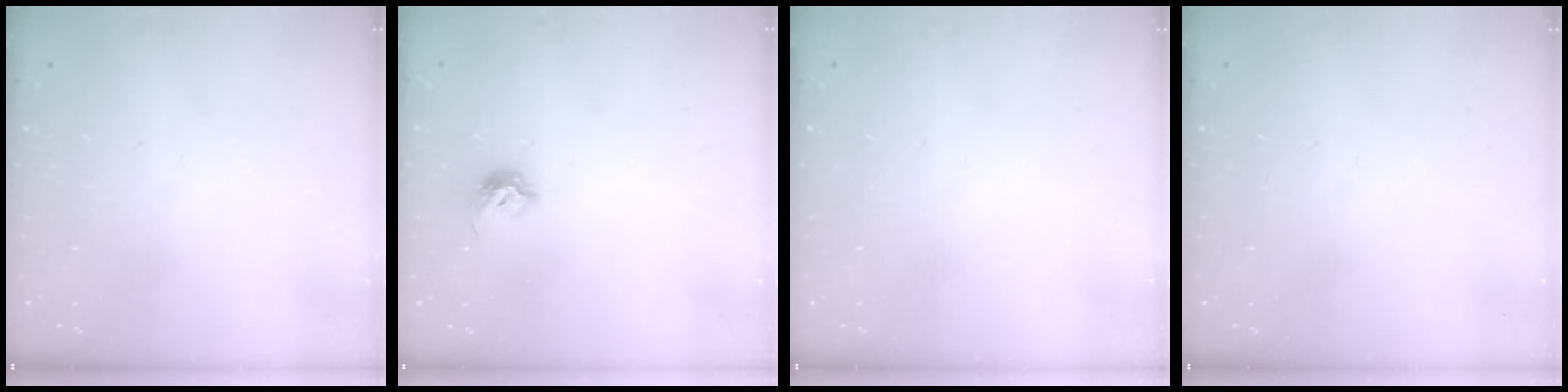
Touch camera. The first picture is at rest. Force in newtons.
{"total": 7.7, "press": 7.7, "slide": 1.0}
{"total": 0.0}
{"total": 0.0}